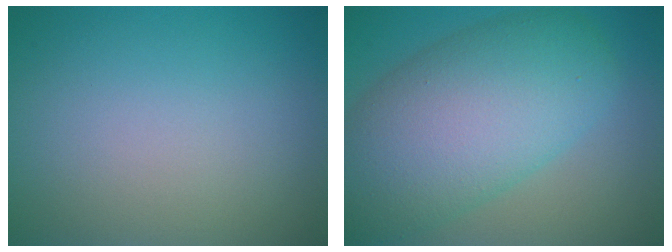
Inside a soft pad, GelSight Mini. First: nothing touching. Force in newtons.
{"total": 10.6, "press": 10.6, "slide": 0.4}